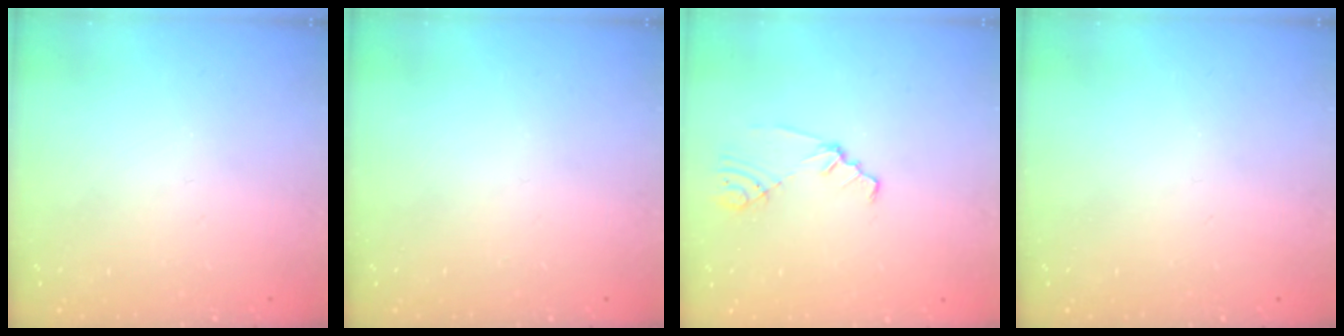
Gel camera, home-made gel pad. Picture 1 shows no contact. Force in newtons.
{"total": 0.0}
{"total": 1.8, "press": 1.7, "slide": 0.3}
{"total": 0.0}